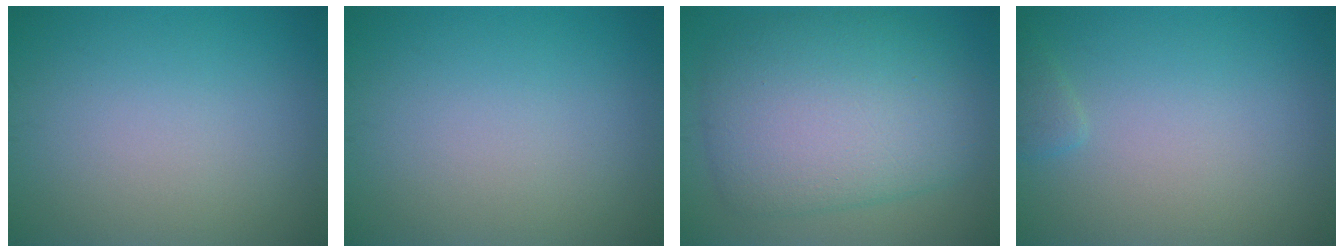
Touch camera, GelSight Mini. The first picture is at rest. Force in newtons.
{"total": 0.0}
{"total": 9.6, "press": 9.6, "slide": 0.6}
{"total": 0.9, "press": 0.9, "slide": 0.1}